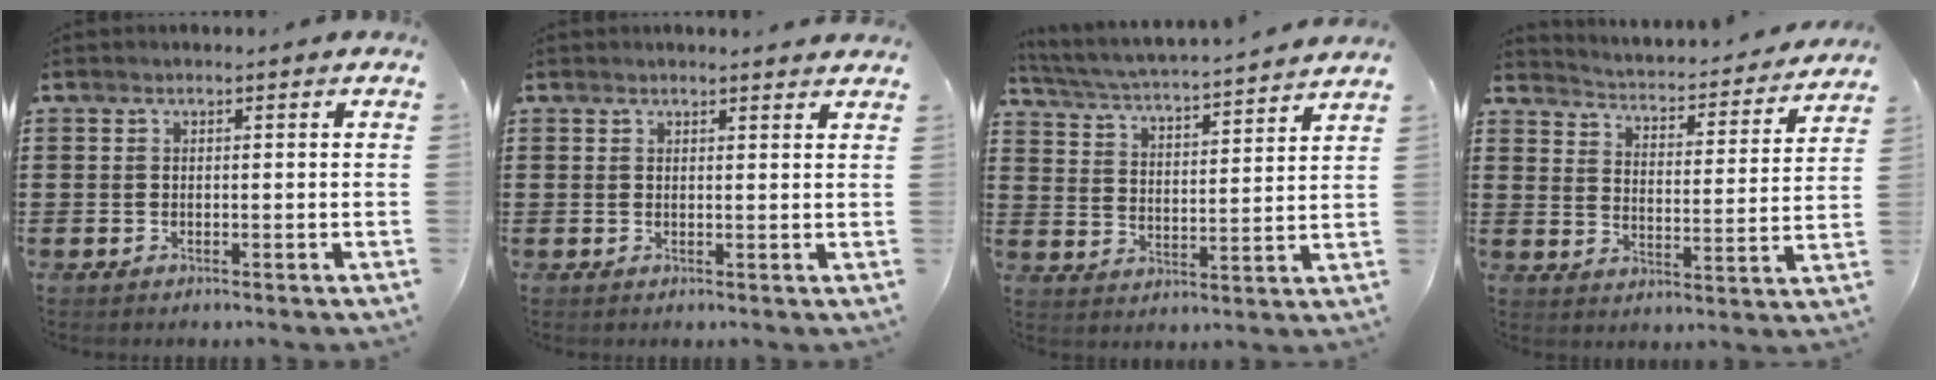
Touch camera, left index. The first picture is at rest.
{"total": 1.4, "force": [1.4, 0.0, 0.2], "torque": [0.001, -0.003, 0.025]}
{"total": 4.1, "force": [3.9, -0.6, 1.0], "torque": [-0.042, -0.037, 0.057]}
{"total": 2.6, "force": [2.6, -0.1, 0.1], "torque": [-0.022, -0.033, 0.034]}